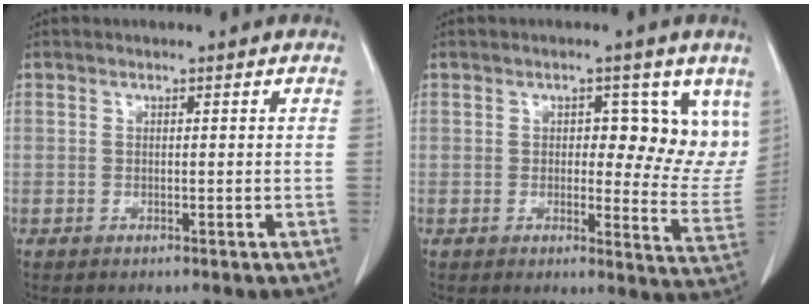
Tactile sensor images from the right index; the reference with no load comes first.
{"total": 9.2, "force": [3.4, 4.7, 7.1], "torque": [-0.061, -0.002, 0.041]}